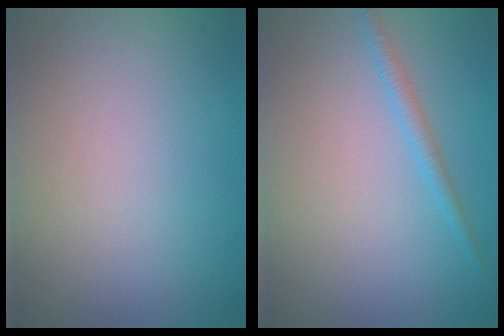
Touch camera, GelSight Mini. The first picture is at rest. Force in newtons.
{"total": 1.3, "press": 1.3, "slide": 0.1}